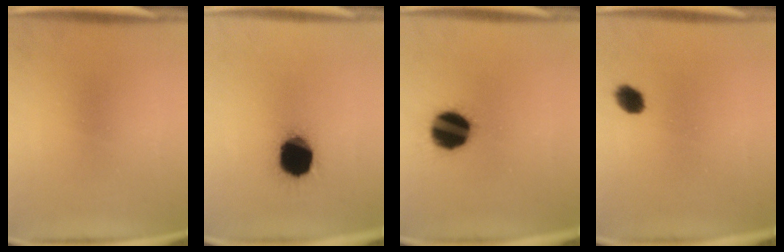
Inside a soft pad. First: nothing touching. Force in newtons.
{"total": 16.5}
{"total": 15.0}
{"total": 3.7}